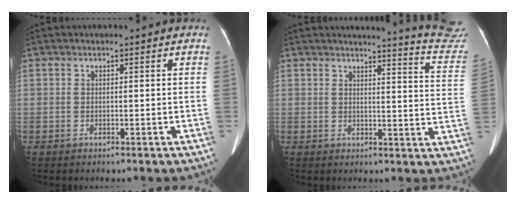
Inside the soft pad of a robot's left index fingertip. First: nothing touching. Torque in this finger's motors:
{"motor_torque": [0.18, -0.73, 0.00, 0.00]}